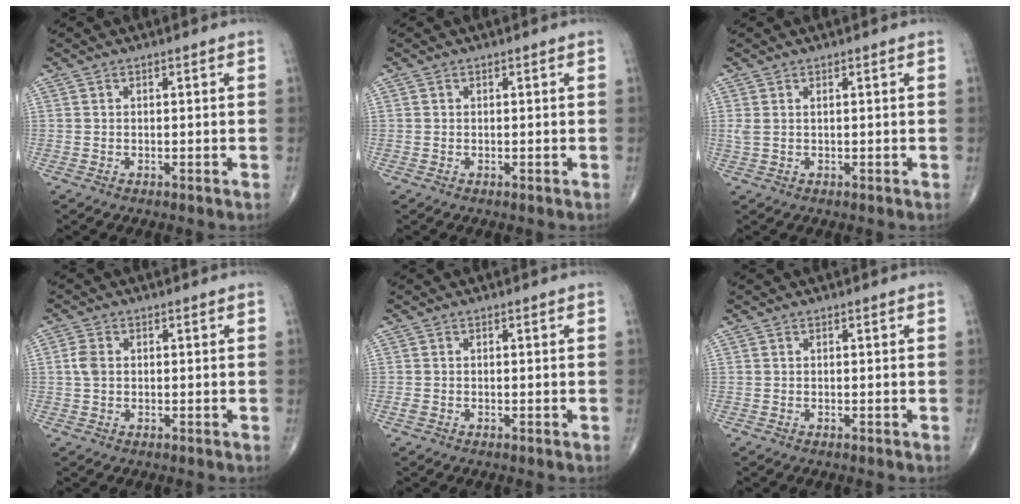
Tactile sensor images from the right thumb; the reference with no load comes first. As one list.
[{"total": 0.0}, {"total": 1.6, "force": [0.5, 0.7, 1.3], "torque": [-0.039, 0.011, 0.018]}, {"total": 2.7, "force": [0.2, 1.9, 1.9], "torque": [-0.044, 0.004, 0.001]}, {"total": 1.0, "force": [-0.4, 0.6, 0.7], "torque": [-0.014, -0.001, -0.008]}, {"total": 0.0}]